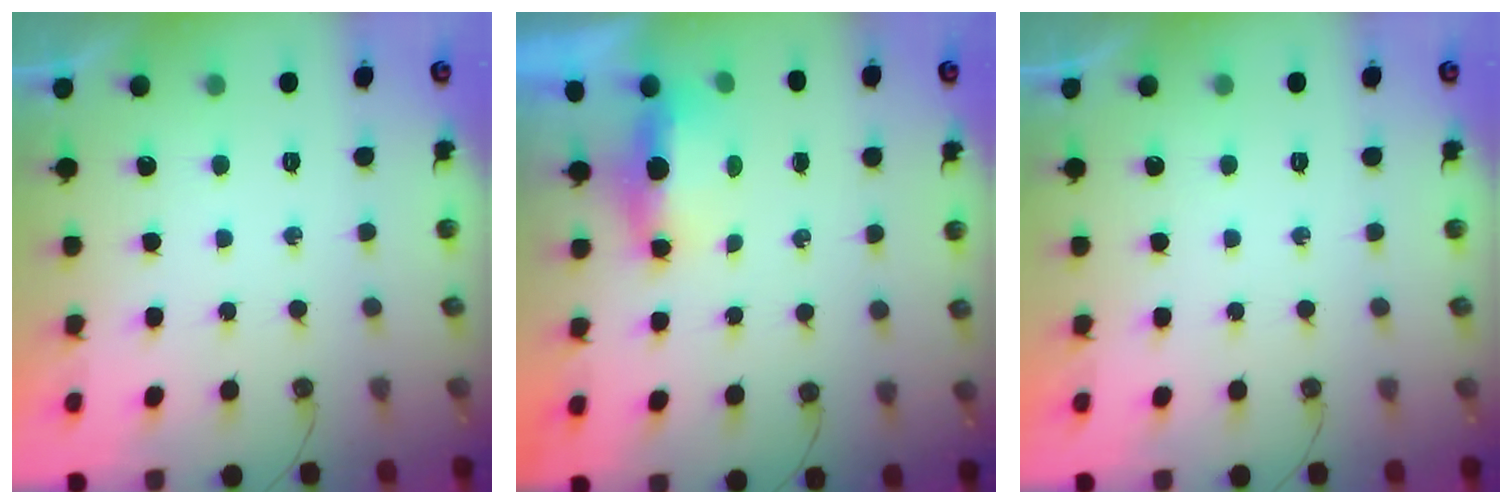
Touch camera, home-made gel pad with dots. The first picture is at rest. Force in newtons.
{"total": 5.0, "press": 4.9, "slide": 1.3}
{"total": 0.0}